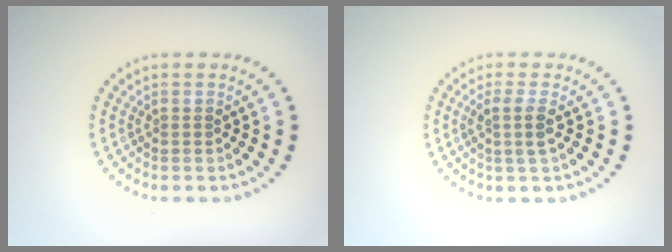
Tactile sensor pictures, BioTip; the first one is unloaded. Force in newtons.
{"total": 2.0, "press": 1.6, "slide": 1.2}